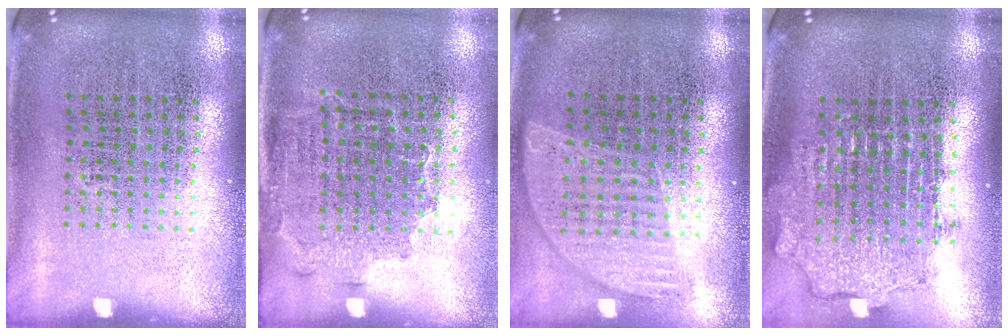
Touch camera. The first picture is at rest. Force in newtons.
{"total": 1.6, "press": 1.3, "slide": 1.0}
{"total": 0.9, "press": 0.8, "slide": 0.3}
{"total": 1.9, "press": 1.5, "slide": 1.2}